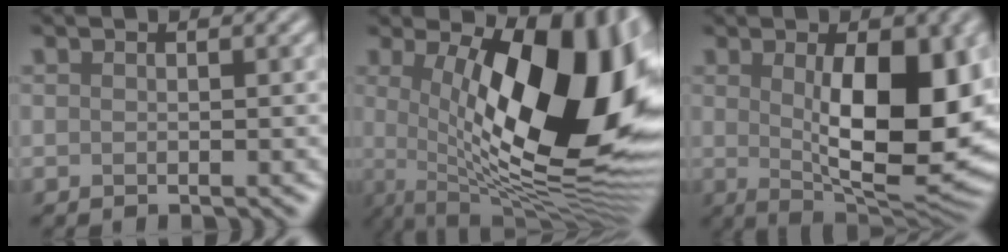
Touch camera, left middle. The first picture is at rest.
{"total": 16.3, "force": [1.6, 6.5, 14.9], "torque": [-0.190, -0.002, 0.023]}
{"total": 12.1, "force": [0.9, 4.7, 11.1], "torque": [-0.147, -0.009, 0.020]}